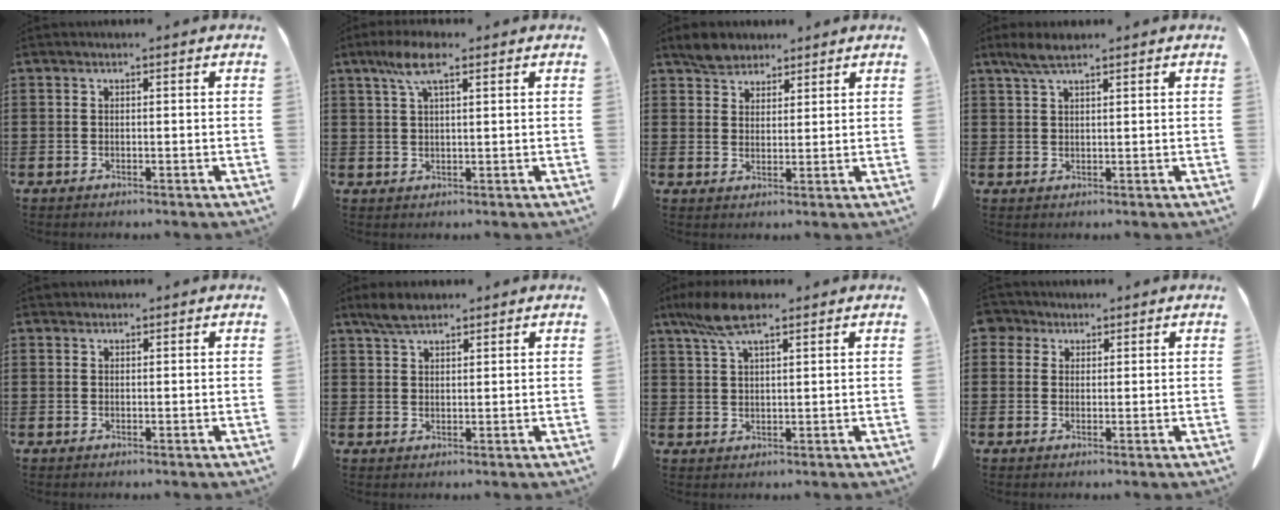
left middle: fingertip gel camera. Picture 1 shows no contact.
{"total": 5.2, "force": [2.7, 1.3, 4.3], "torque": [-0.090, 0.007, 0.047]}
{"total": 3.8, "force": [3.2, 1.8, 0.6], "torque": [-0.025, 0.005, 0.064]}
{"total": 3.4, "force": [2.3, 0.8, 2.5], "torque": [-0.053, 0.001, 0.042]}
{"total": 0.6, "force": [0.6, 0.3, 0.0], "torque": [-0.003, 0.001, 0.012]}
{"total": 3.4, "force": [2.7, 1.1, 1.8], "torque": [-0.041, 0.003, 0.051]}
{"total": 6.9, "force": [4.3, 1.8, 5.1], "torque": [-0.117, 0.000, 0.076]}
{"total": 2.6, "force": [1.8, 1.7, 0.6], "torque": [-0.014, 0.004, 0.033]}